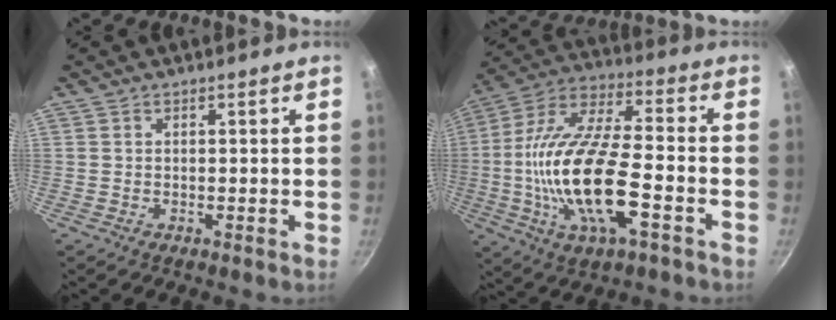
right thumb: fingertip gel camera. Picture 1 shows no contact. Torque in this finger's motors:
{"motor_torque": [2.79, 2.03, 2.00, -0.77, 0.69]}